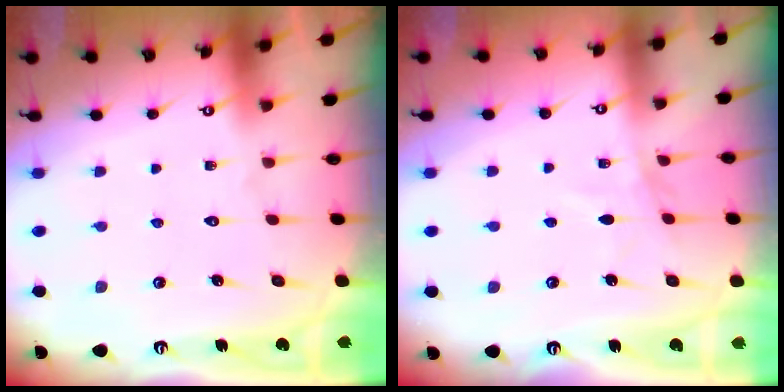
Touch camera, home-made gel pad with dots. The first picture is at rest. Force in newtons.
{"total": 2.9, "press": 2.9, "slide": 0.4}